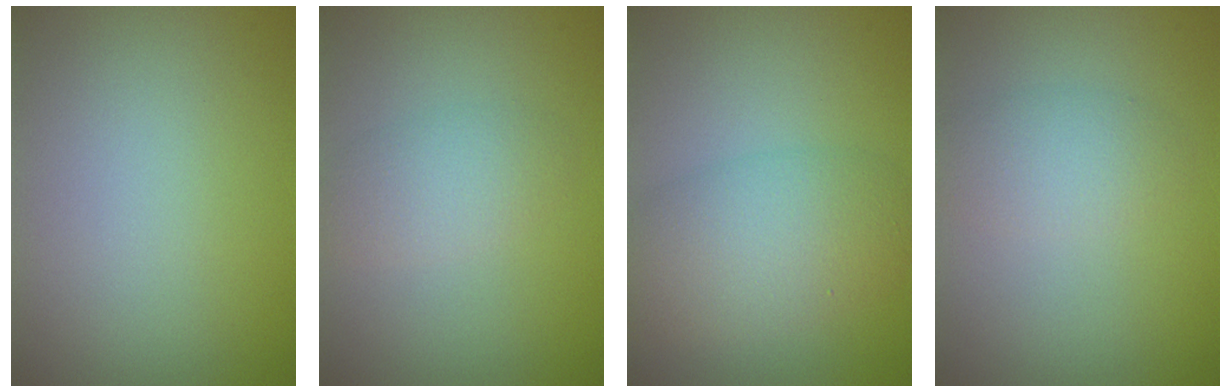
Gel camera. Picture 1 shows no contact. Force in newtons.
{"total": 2.3, "press": 2.3, "slide": 0.1}
{"total": 5.6, "press": 5.6, "slide": 0.1}
{"total": 2.3, "press": 2.3, "slide": 0.1}